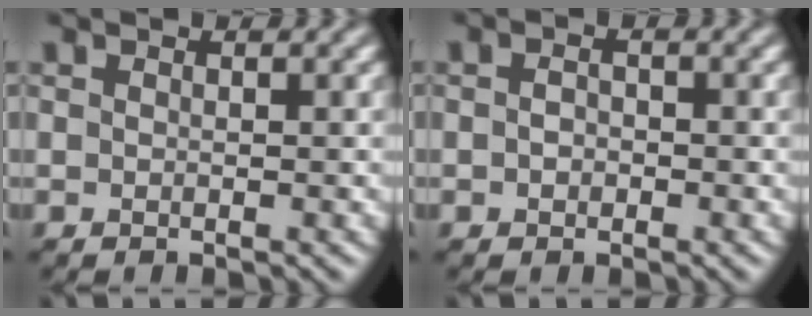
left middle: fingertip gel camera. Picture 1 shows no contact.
{"total": 1.2, "force": [-0.2, 0.9, 0.7], "torque": [-0.014, -0.002, -0.007]}